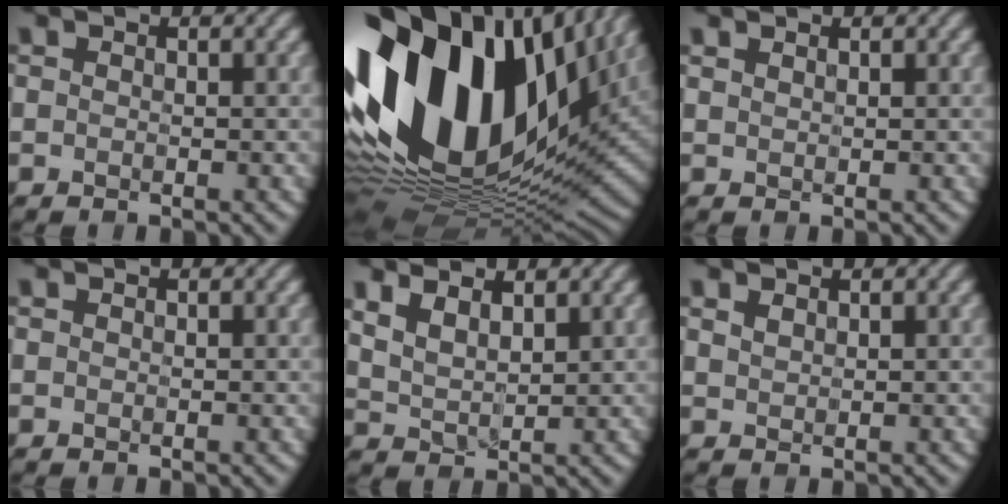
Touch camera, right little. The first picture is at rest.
{"total": 19.0, "force": [4.8, 11.1, 14.6], "torque": [-0.293, 0.014, 0.076]}
{"total": 0.8, "force": [0.6, 0.3, 0.3], "torque": [-0.003, 0.005, 0.006]}
{"total": 0.0}
{"total": 3.3, "force": [1.9, 1.6, 2.1], "torque": [-0.045, 0.005, 0.035]}
{"total": 0.8, "force": [0.5, 0.4, 0.4], "torque": [-0.011, 0.004, 0.012]}